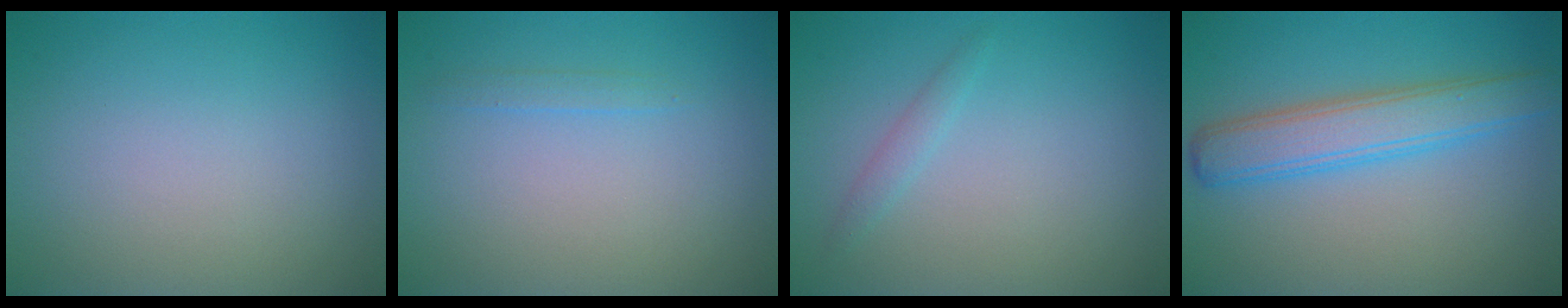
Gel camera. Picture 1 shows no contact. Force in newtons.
{"total": 0.7, "press": 0.7, "slide": 0.1}
{"total": 1.6, "press": 1.6, "slide": 0.1}
{"total": 4.8, "press": 4.8, "slide": 0.1}